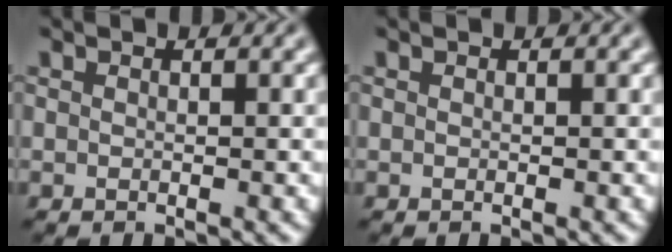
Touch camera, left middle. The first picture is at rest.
{"total": 0.0}